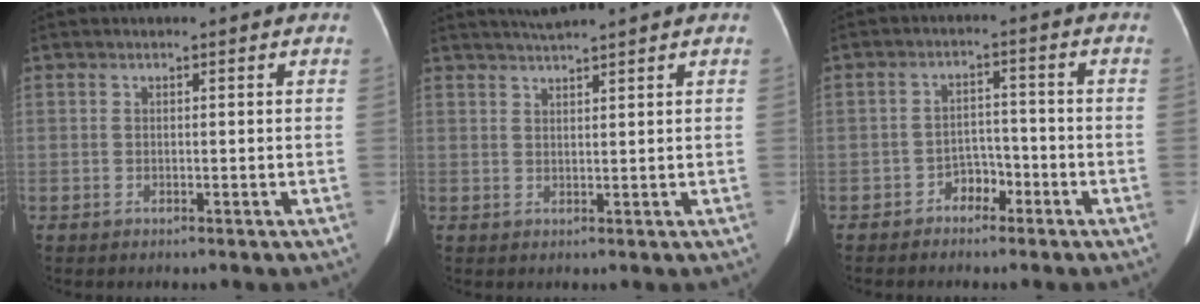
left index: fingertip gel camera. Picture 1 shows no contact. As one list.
[{"total": 3.4, "force": [3.1, -0.9, 1.2], "torque": [-0.018, 0.018, 0.058]}, {"total": 3.6, "force": [-2.4, 2.1, 1.6], "torque": [-0.024, 0.009, -0.039]}]